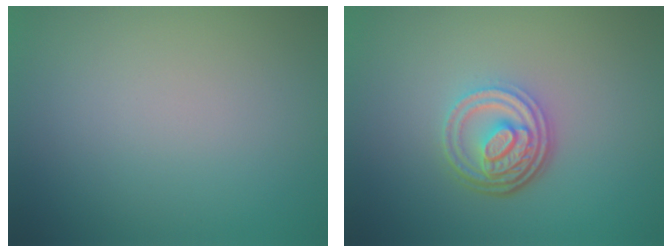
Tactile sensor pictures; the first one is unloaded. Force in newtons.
{"total": 4.5, "press": 3.3, "slide": 3.1}